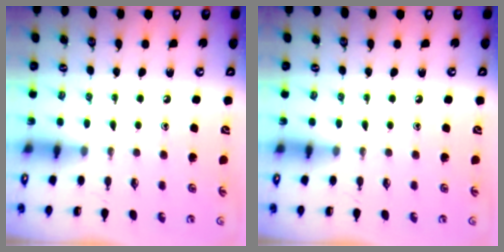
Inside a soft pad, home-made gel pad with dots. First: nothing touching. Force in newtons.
{"total": 0.0}